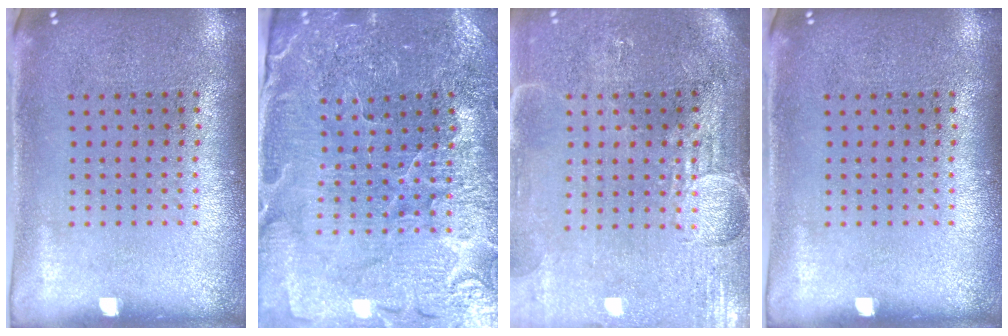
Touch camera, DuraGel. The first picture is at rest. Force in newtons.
{"total": 3.3, "press": 3.3, "slide": 0.3}
{"total": 4.0, "press": 3.5, "slide": 1.9}
{"total": 0.0}